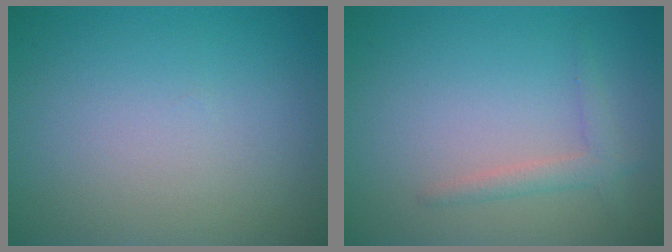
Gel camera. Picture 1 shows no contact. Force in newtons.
{"total": 1.6, "press": 1.6, "slide": 0.0}